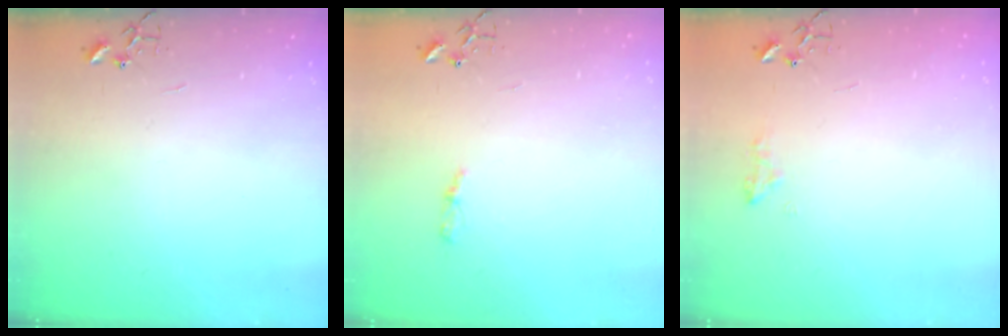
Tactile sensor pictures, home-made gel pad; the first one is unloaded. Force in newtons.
{"total": 4.2, "press": 4.1, "slide": 0.5}
{"total": 8.5, "press": 8.5, "slide": 0.6}